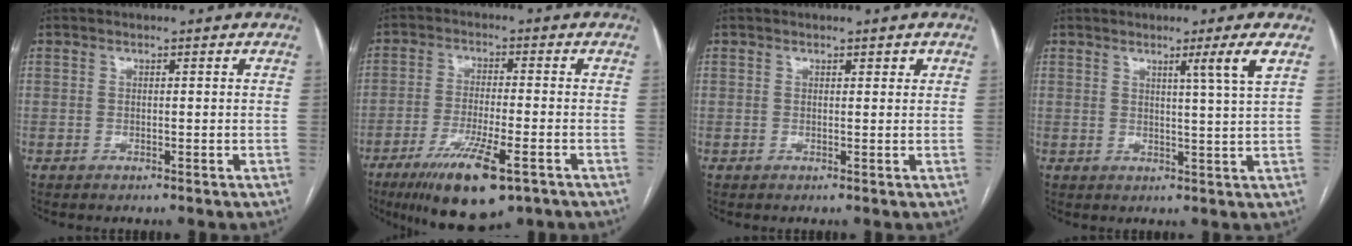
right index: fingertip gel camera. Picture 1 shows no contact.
{"total": 12.2, "force": [-7.1, 2.3, 9.6], "torque": [-0.168, -0.027, -0.112]}
{"total": 1.0, "force": [0.6, 0.5, 0.6], "torque": [-0.005, 0.003, 0.007]}
{"total": 4.2, "force": [2.1, -1.5, 3.3], "torque": [-0.053, -0.014, 0.039]}